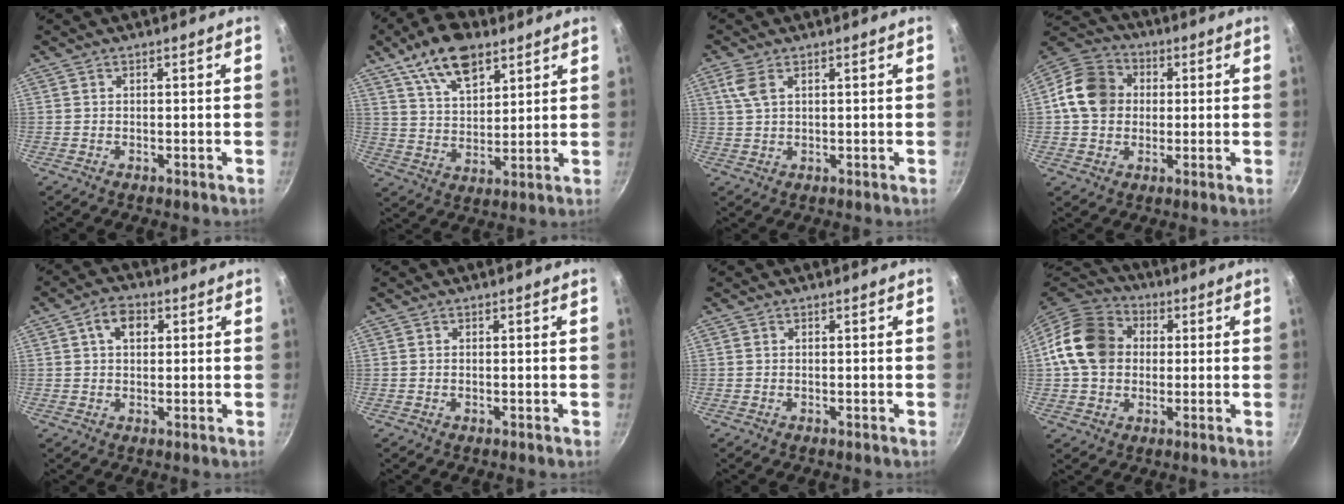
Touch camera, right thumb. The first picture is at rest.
{"total": 13.6, "force": [8.1, 6.7, 8.5], "torque": [-0.124, -0.026, 0.145]}
{"total": 3.8, "force": [1.6, 1.9, 2.8], "torque": [-0.063, 0.002, 0.034]}
{"total": 11.9, "force": [1.0, 10.0, 6.3], "torque": [-0.087, 0.018, -0.001]}
{"total": 5.3, "force": [1.6, 3.6, 3.5], "torque": [-0.038, 0.005, 0.019]}
{"total": 0.0}
{"total": 0.0}
{"total": 15.1, "force": [1.6, 12.2, 8.7], "torque": [-0.137, 0.025, 0.014]}